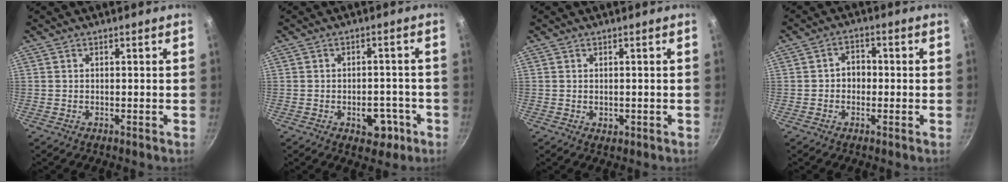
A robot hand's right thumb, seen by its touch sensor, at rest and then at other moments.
{"total": 8.4, "force": [-3.3, 5.2, 5.7], "torque": [-0.042, 0.021, -0.037]}
{"total": 1.4, "force": [-0.2, 1.0, 0.9], "torque": [-0.012, -0.001, -0.002]}
{"total": 3.7, "force": [-0.5, 3.0, 2.1], "torque": [-0.008, 0.011, -0.011]}